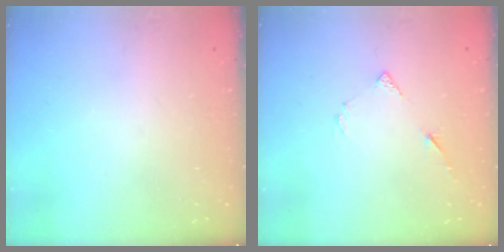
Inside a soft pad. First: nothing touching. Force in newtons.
{"total": 4.9, "press": 4.9, "slide": 0.5}